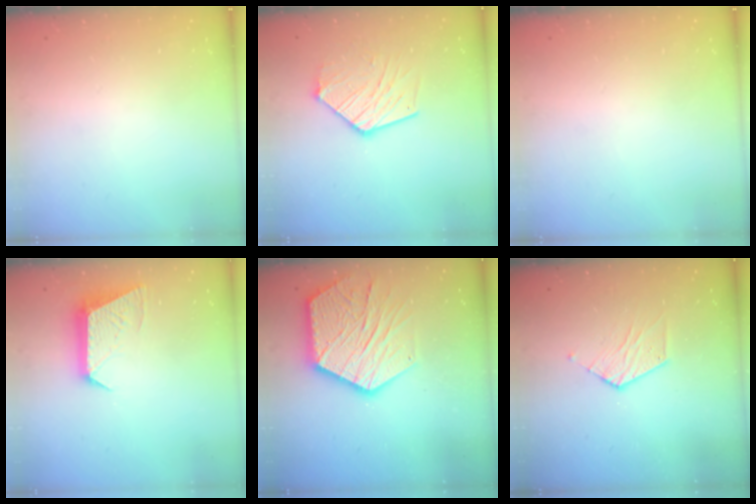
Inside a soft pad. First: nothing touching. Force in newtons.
{"total": 13.8, "press": 13.7, "slide": 1.6}
{"total": 0.0}
{"total": 10.3, "press": 10.3, "slide": 0.5}
{"total": 21.4, "press": 21.4, "slide": 1.7}
{"total": 5.9, "press": 5.9, "slide": 0.4}